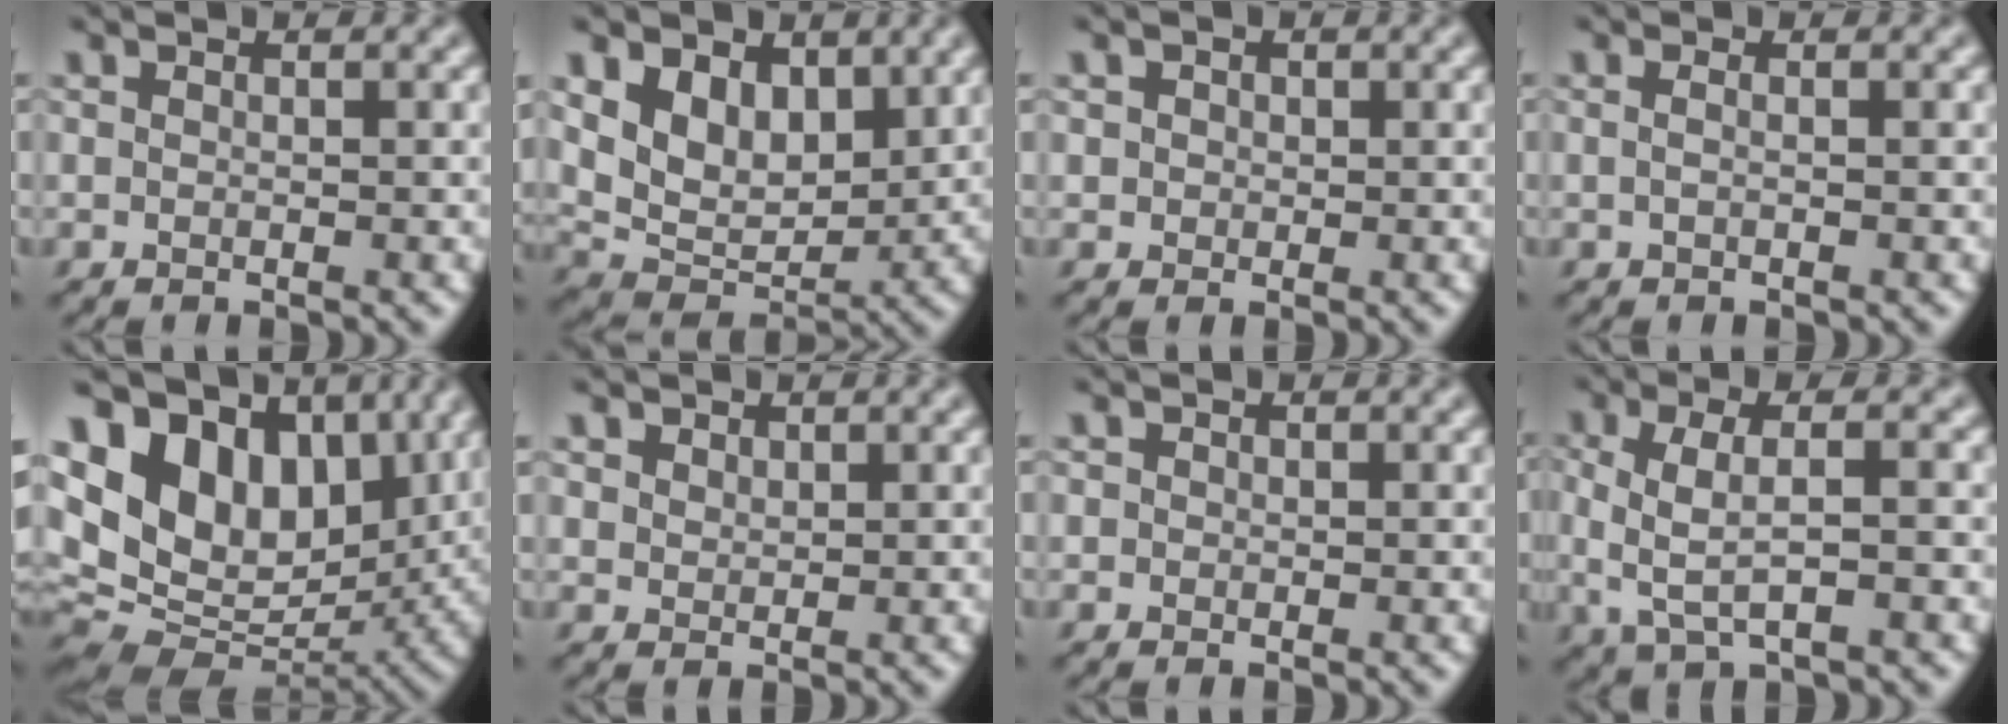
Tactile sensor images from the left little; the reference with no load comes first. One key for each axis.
{"total": 6.4, "fx": 2.5, "fy": 4.2, "fz": 4.1, "tx": -0.084, "ty": -0.013, "tz": 0.038}
{"total": 1.7, "fx": 0.6, "fy": 1.4, "fz": 0.6, "tx": -0.014, "ty": 0.004, "tz": 0.012}
{"total": 0.7, "fx": -0.1, "fy": 0.2, "fz": 0.6, "tx": -0.016, "ty": 0.000, "tz": 0.000}
{"total": 16.5, "fx": 5.9, "fy": 10.7, "fz": 11.1, "tx": -0.211, "ty": 0.032, "tz": 0.106}
{"total": 2.4, "fx": 1.5, "fy": 1.6, "fz": 0.9, "tx": -0.034, "ty": 0.001, "tz": 0.031}
{"total": 1.0, "fx": 0.2, "fy": 0.9, "fz": 0.3, "tx": -0.003, "ty": 0.001, "tz": 0.003}
{"total": 3.9, "fx": -0.4, "fy": 1.1, "fz": 3.7, "tx": -0.087, "ty": 0.000, "tz": -0.008}